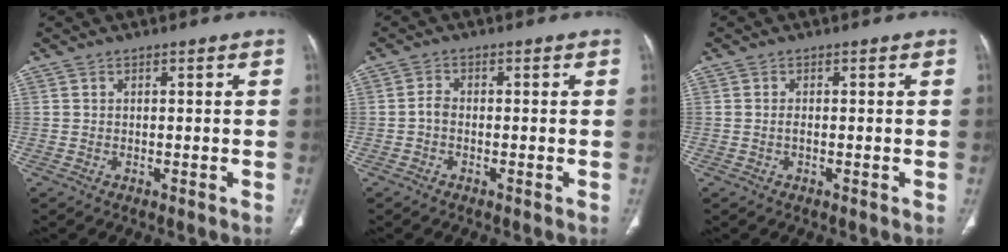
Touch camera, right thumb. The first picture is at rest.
{"total": 1.8, "force": [-0.6, 1.1, 1.2], "torque": [-0.022, 0.005, -0.017]}
{"total": 0.6, "force": [-0.2, 0.2, 0.6], "torque": [-0.011, 0.000, -0.003]}